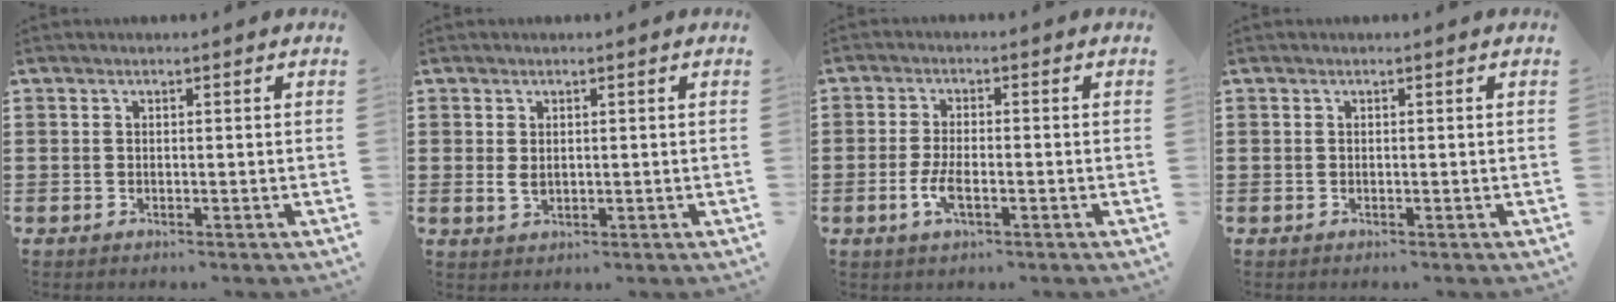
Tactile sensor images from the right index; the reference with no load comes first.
{"total": 1.7, "force": [0.2, 1.1, 1.3], "torque": [-0.026, 0.005, 0.003]}
{"total": 4.0, "force": [-1.4, 1.5, 3.5], "torque": [-0.078, -0.004, -0.030]}
{"total": 0.0}